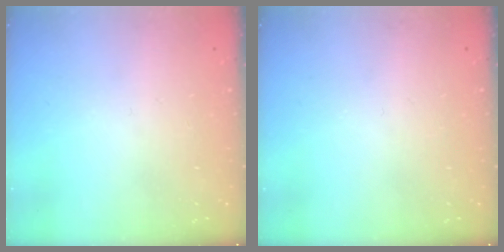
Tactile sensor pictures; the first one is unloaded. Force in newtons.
{"total": 0.0}